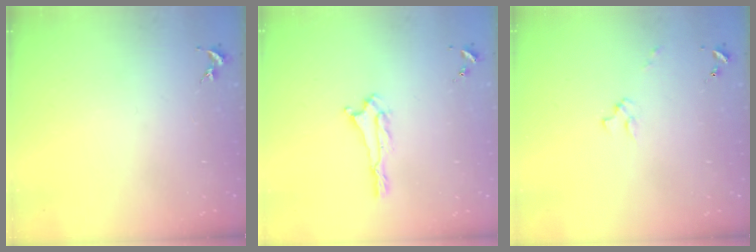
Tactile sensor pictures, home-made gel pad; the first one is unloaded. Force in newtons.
{"total": 0.8, "press": 0.8, "slide": 0.1}
{"total": 1.1, "press": 1.1, "slide": 0.2}